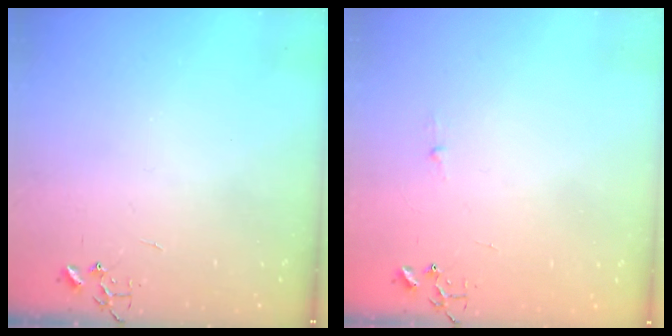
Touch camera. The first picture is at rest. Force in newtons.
{"total": 2.6, "press": 2.5, "slide": 0.4}